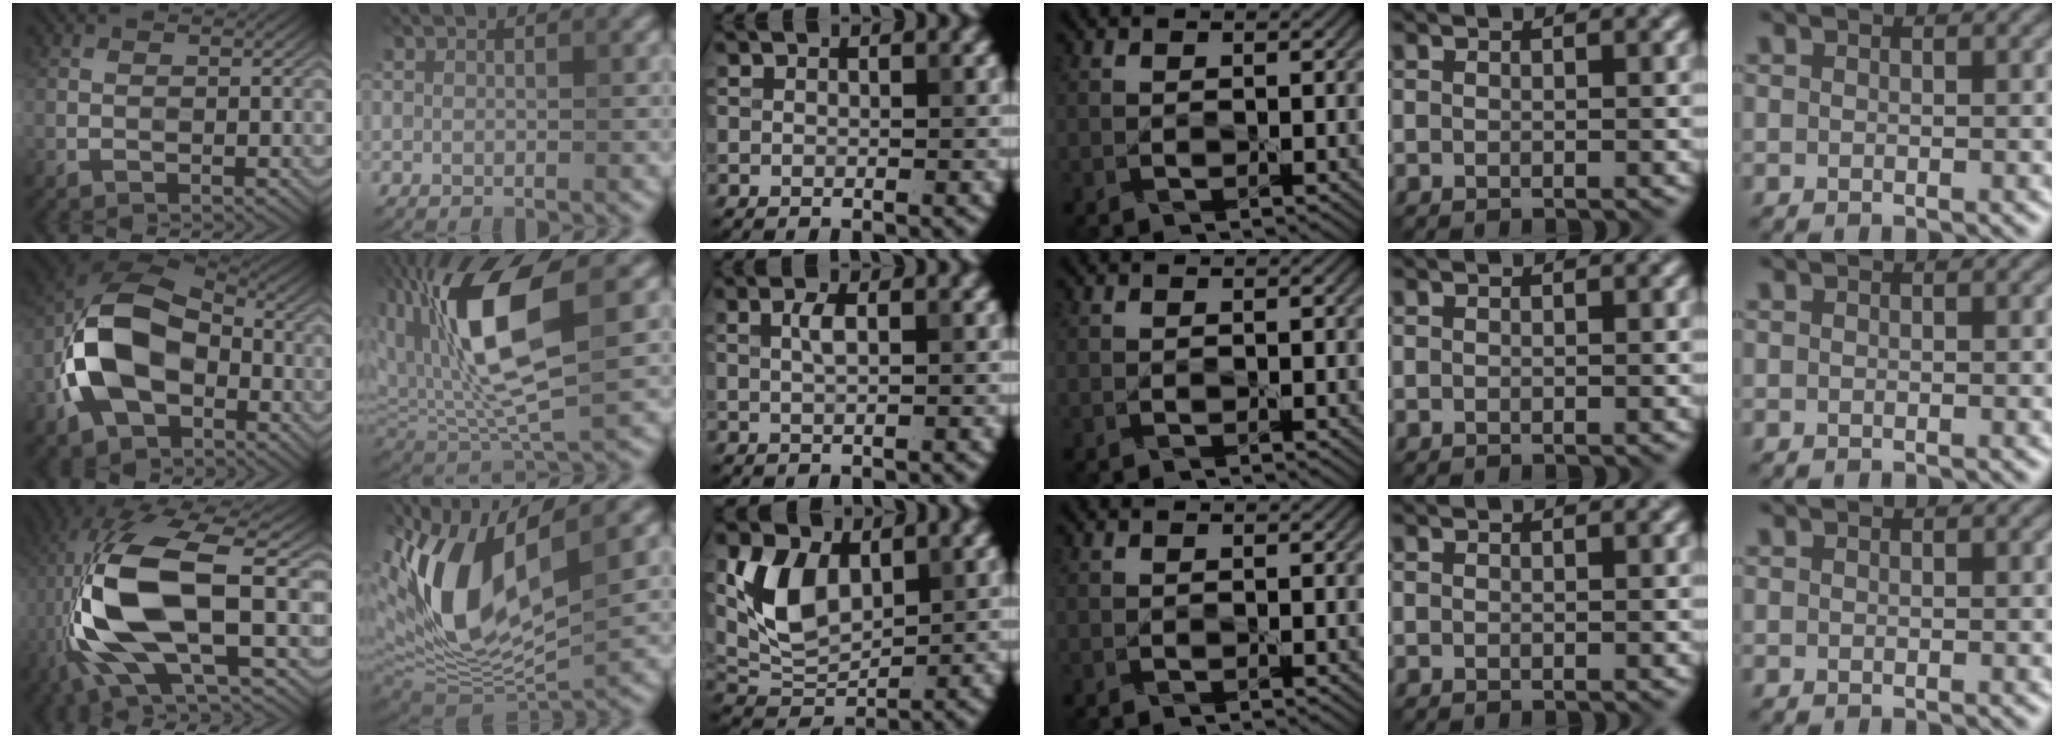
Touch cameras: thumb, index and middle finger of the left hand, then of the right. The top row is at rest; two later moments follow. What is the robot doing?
{"motion": "lift_and_place", "object": "knife"}